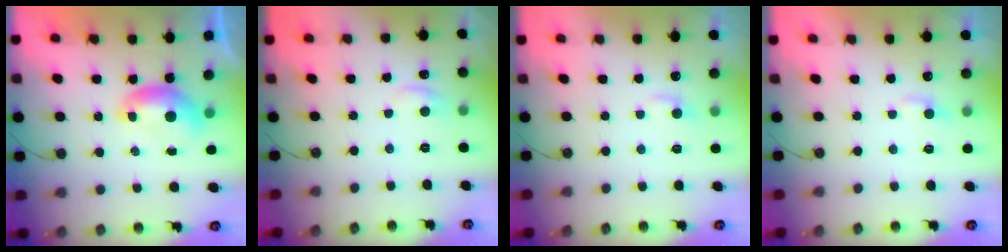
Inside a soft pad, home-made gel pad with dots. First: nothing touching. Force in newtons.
{"total": 1.4, "press": 1.0, "slide": 0.9}
{"total": 2.1, "press": 2.1, "slide": 0.4}
{"total": 1.8, "press": 1.7, "slide": 0.5}